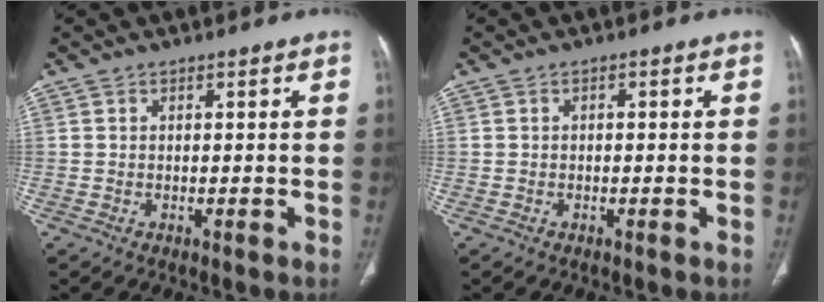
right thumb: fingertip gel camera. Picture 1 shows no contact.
{"total": 0.6, "force": [0.0, 0.4, 0.5], "torque": [-0.008, 0.001, -0.002]}